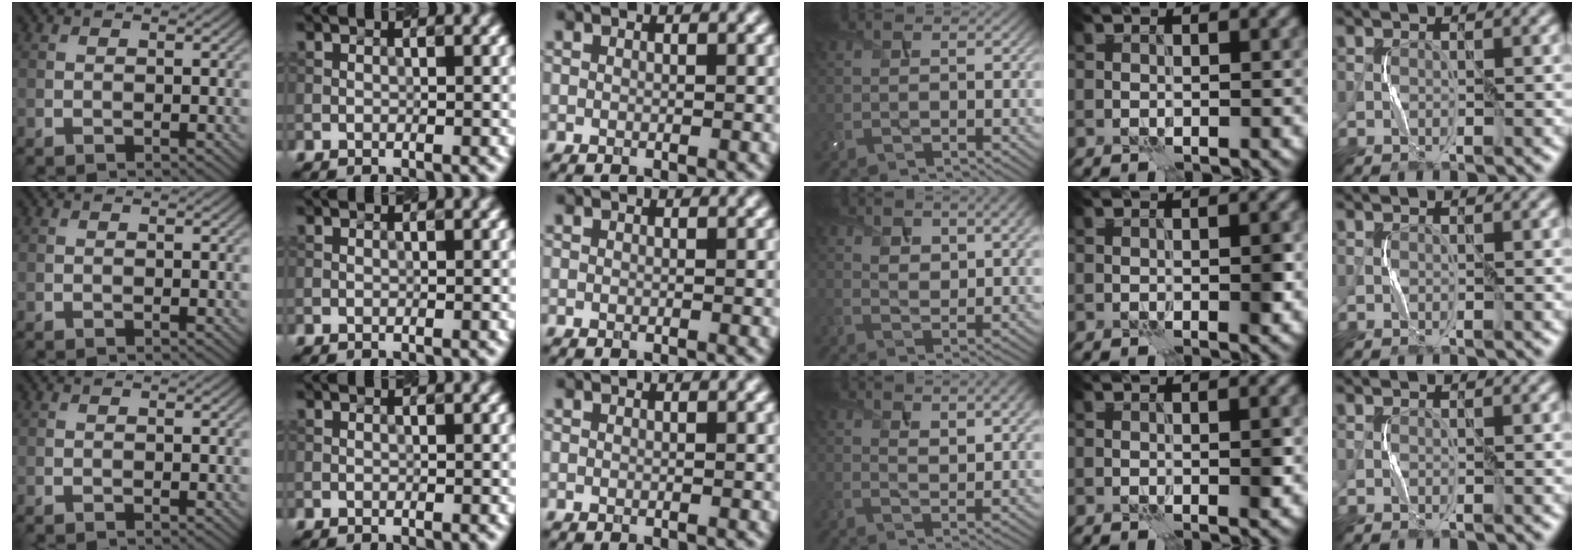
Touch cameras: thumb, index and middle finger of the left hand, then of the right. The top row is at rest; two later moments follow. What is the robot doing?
{"motion": "squeeze", "object": "air blower"}